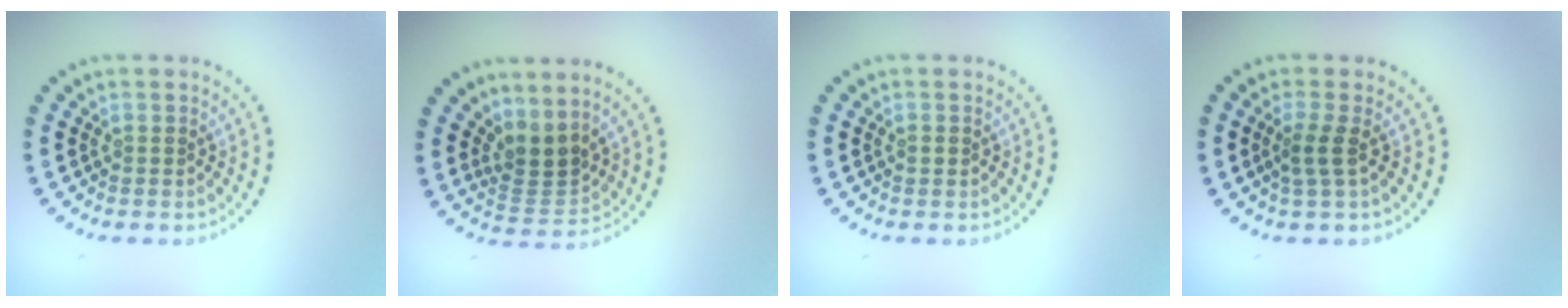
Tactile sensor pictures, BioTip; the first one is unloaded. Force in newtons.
{"total": 2.8, "press": 2.0, "slide": 1.9}
{"total": 0.6, "press": 0.6, "slide": 0.1}
{"total": 1.9, "press": 1.3, "slide": 1.3}